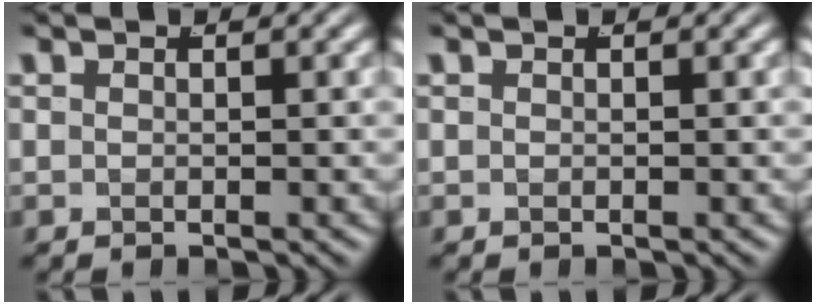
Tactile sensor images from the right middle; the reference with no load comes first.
{"total": 0.0}